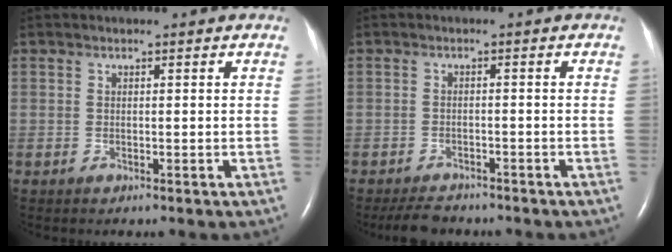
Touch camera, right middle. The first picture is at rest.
{"total": 4.3, "force": [-3.8, 1.4, 1.3], "torque": [-0.025, -0.009, -0.061]}